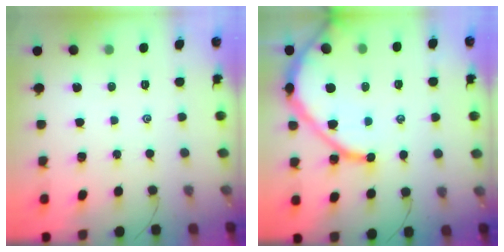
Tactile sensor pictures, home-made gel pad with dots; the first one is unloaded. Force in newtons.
{"total": 13.6, "press": 13.5, "slide": 1.6}